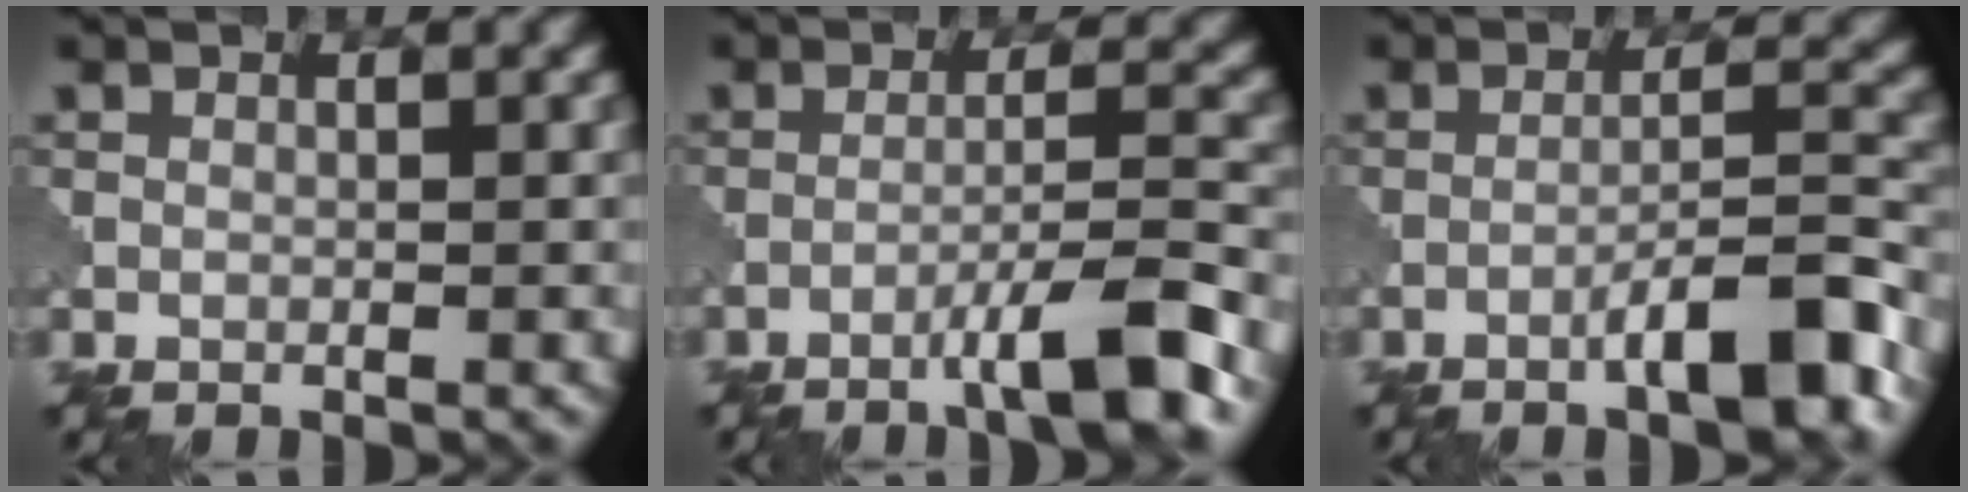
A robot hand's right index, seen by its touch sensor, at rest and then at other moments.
{"total": 6.1, "force": [-3.8, 0.4, 4.8], "torque": [-0.070, 0.013, -0.072]}
{"total": 6.2, "force": [-3.6, 0.9, 4.9], "torque": [-0.069, 0.015, -0.062]}